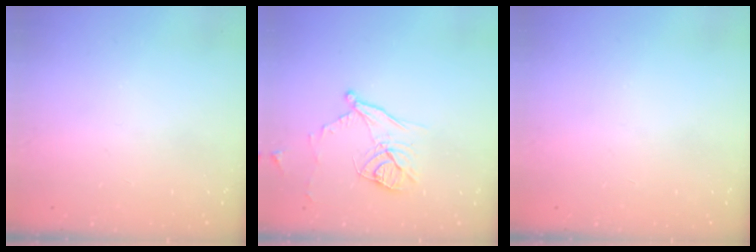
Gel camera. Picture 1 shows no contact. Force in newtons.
{"total": 11.3, "press": 11.0, "slide": 2.3}
{"total": 0.0}